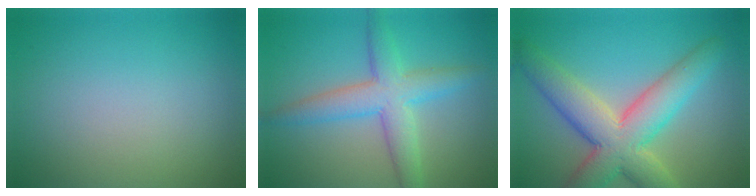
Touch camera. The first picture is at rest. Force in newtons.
{"total": 5.2, "press": 5.2, "slide": 0.2}
{"total": 8.6, "press": 8.6, "slide": 0.6}